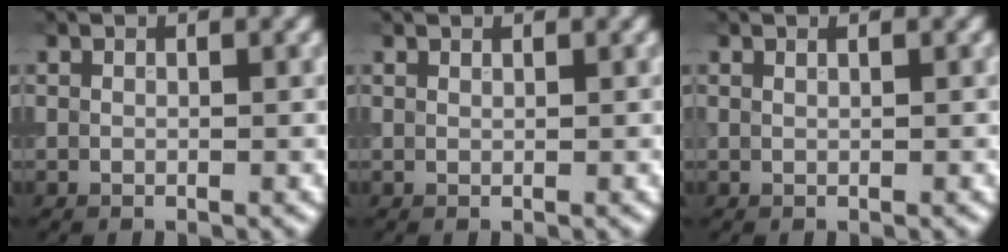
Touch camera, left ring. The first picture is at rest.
{"total": 0.5, "force": [0.5, 0.0, 0.1], "torque": [0.000, -0.002, 0.007]}
{"total": 0.6, "force": [0.4, 0.3, 0.3], "torque": [-0.001, -0.004, 0.002]}